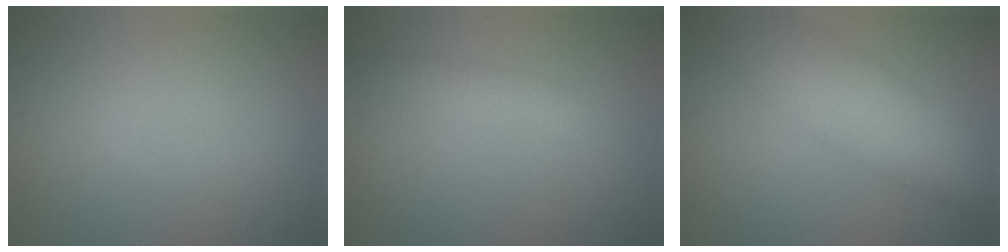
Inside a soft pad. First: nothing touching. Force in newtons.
{"total": 2.6, "press": 2.6, "slide": 0.2}
{"total": 8.8, "press": 8.8, "slide": 0.5}